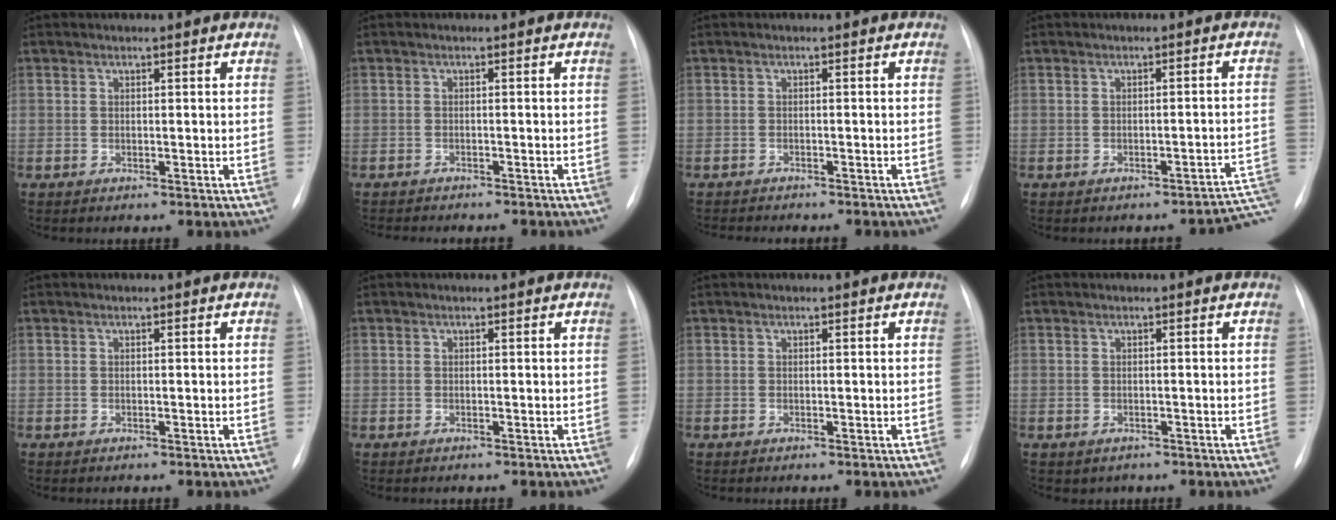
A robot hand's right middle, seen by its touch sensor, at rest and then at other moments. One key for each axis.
{"total": 7.7, "fx": -6.9, "fy": 1.8, "fz": 2.9, "tx": -0.032, "ty": -0.002, "tz": -0.085}
{"total": 7.1, "fx": -6.3, "fy": 1.6, "fz": 2.7, "tx": -0.032, "ty": -0.001, "tz": -0.080}
{"total": 4.4, "fx": -3.8, "fy": 0.7, "fz": 2.0, "tx": -0.001, "ty": 0.029, "tz": -0.033}
{"total": 0.0}
{"total": 0.0}
{"total": 0.0}
{"total": 1.3, "fx": -0.7, "fy": 1.1, "fz": 0.2, "tx": -0.004, "ty": 0.002, "tz": -0.004}